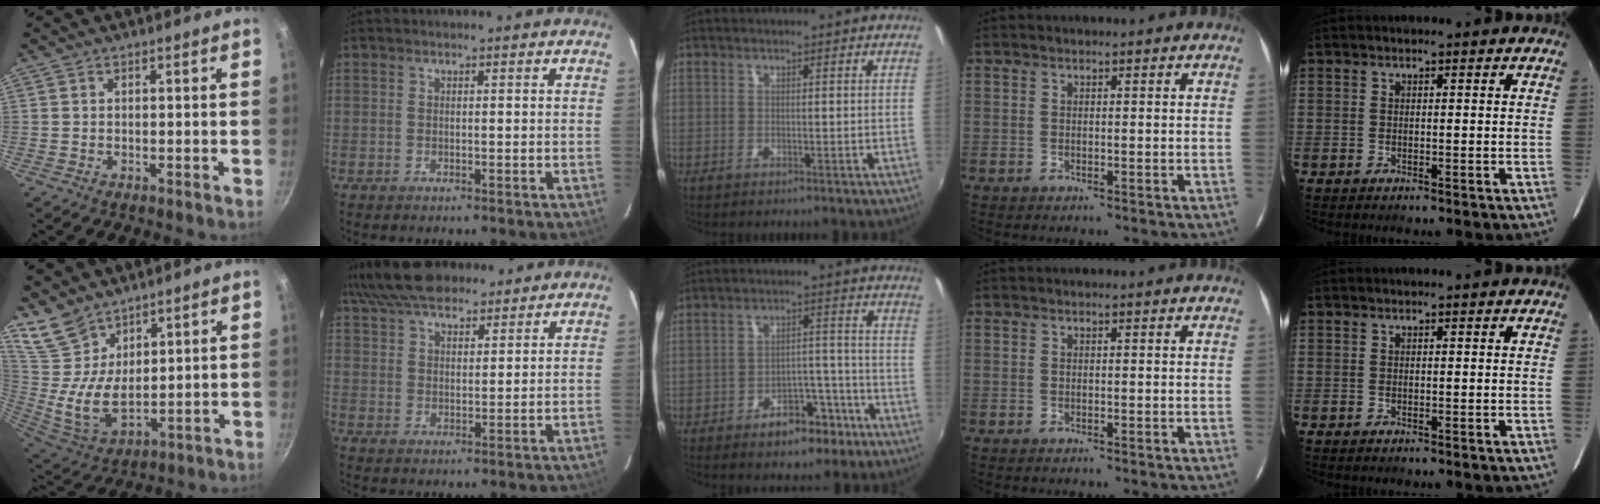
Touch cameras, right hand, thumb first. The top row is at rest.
{"thumb": {"total": 11.7, "force": [8.2, 6.1, 5.6], "torque": [-0.090, -0.053, 0.179]}, "index": {"total": 14.2, "force": [11.2, 5.9, 6.5], "torque": [-0.139, 0.056, 0.190]}, "middle": {"total": 8.6, "force": [-5.7, 4.6, 4.5], "torque": [-0.074, 0.022, -0.070]}}